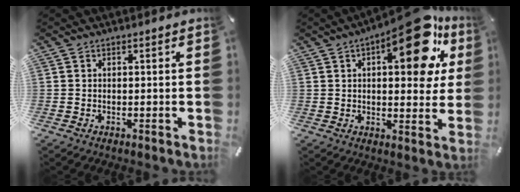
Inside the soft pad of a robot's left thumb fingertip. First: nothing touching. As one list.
[{"total": 19.1, "force": [9.2, 7.3, 15.1], "torque": [-0.201, -0.043, 0.137]}]